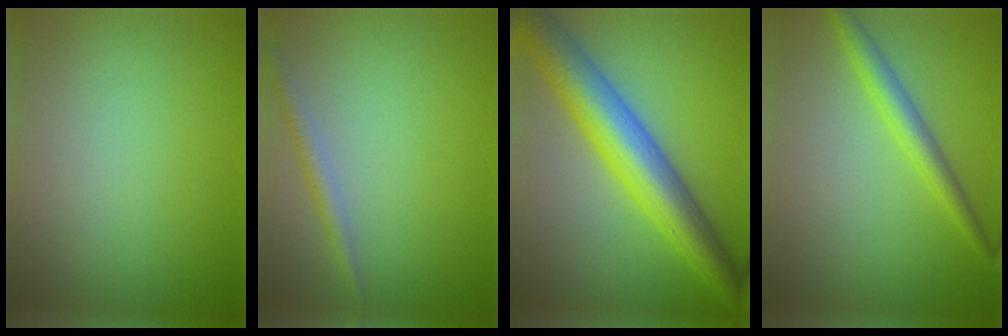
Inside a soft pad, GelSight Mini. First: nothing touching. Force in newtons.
{"total": 1.6, "press": 1.6, "slide": 0.1}
{"total": 8.8, "press": 8.8, "slide": 0.1}
{"total": 2.7, "press": 2.7, "slide": 0.1}